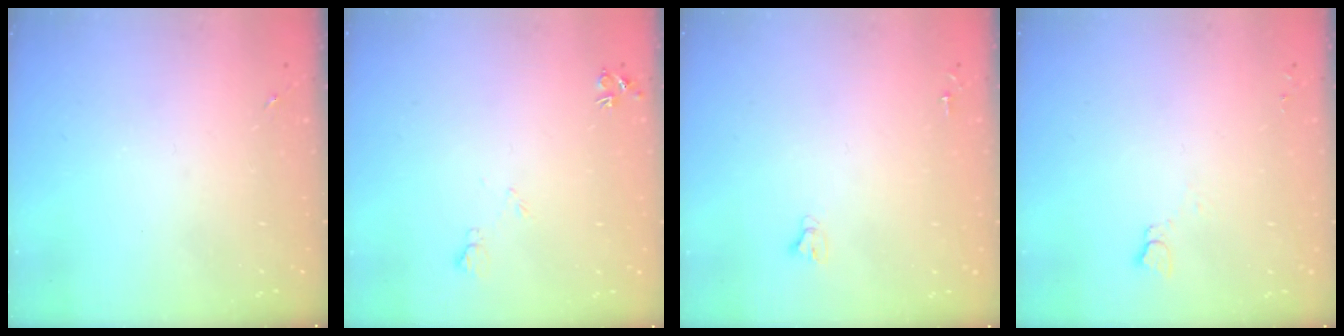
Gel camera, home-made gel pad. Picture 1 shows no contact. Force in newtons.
{"total": 5.2, "press": 5.1, "slide": 1.0}
{"total": 2.4, "press": 2.4, "slide": 0.2}
{"total": 2.7, "press": 2.7, "slide": 0.3}